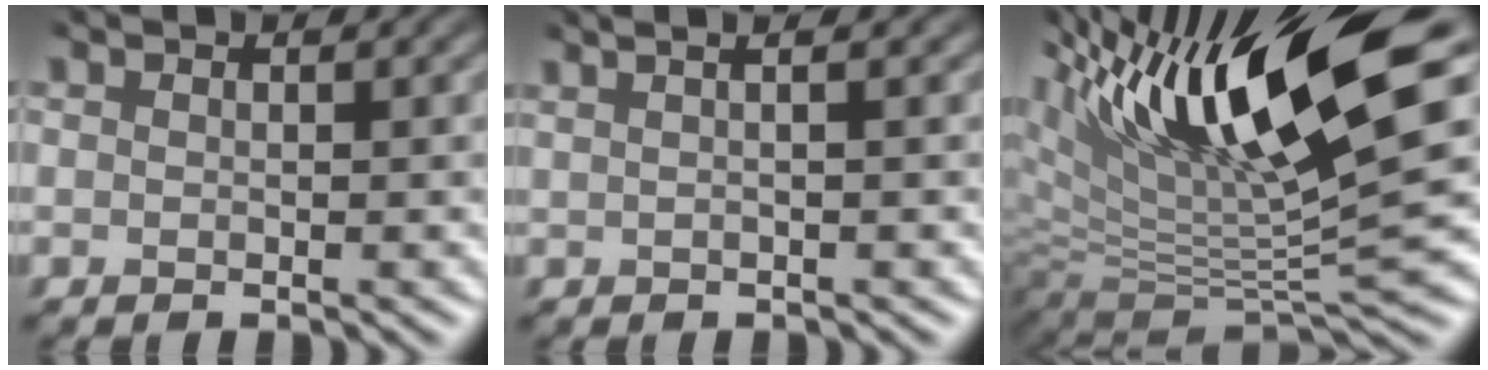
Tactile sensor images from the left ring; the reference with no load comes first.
{"total": 4.2, "force": [2.3, 1.6, 3.1], "torque": [-0.008, 0.038, -0.012]}
{"total": 12.8, "force": [4.5, 3.1, 11.6], "torque": [-0.189, -0.008, 0.081]}